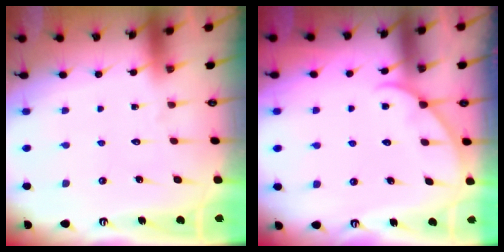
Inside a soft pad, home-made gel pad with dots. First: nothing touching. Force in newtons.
{"total": 3.4, "press": 3.3, "slide": 0.4}